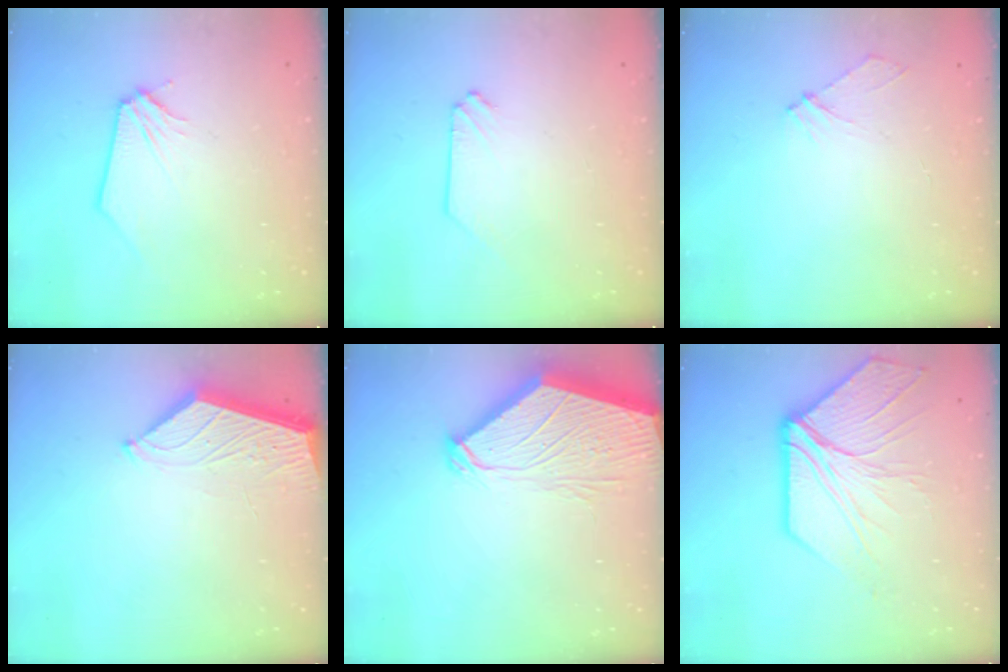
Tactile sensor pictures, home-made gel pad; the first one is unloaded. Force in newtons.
{"total": 0.0}
{"total": 3.9, "press": 3.8, "slide": 0.6}
{"total": 3.8, "press": 3.8, "slide": 0.4}
{"total": 6.7, "press": 6.6, "slide": 0.9}
{"total": 13.3, "press": 13.2, "slide": 1.3}